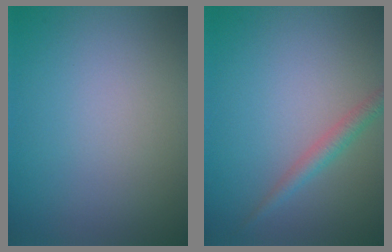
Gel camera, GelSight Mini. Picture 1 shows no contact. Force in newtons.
{"total": 1.8, "press": 1.8, "slide": 0.0}